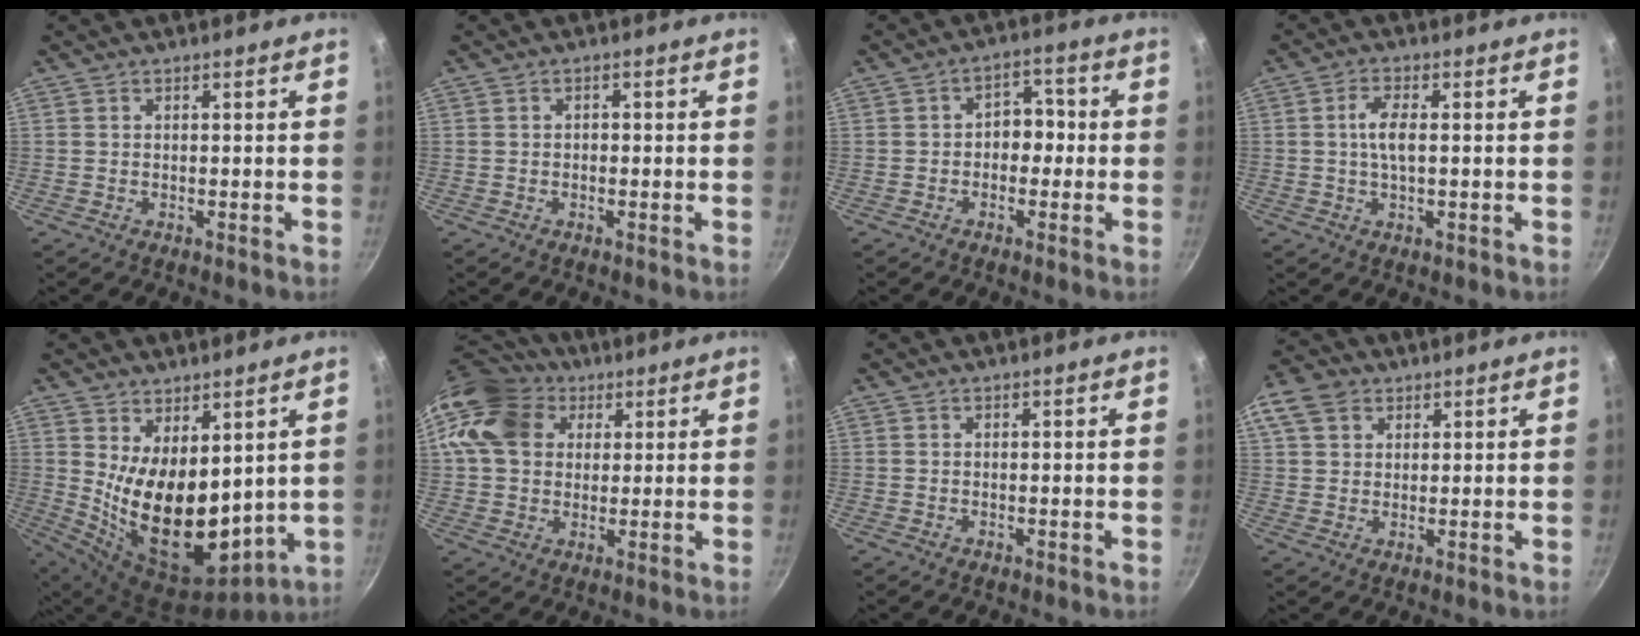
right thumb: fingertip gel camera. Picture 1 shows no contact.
{"total": 1.0, "force": [-0.2, 0.7, 0.6], "torque": [-0.008, 0.006, -0.003]}
{"total": 5.4, "force": [-0.6, 4.1, 3.5], "torque": [-0.002, 0.018, -0.017]}
{"total": 4.6, "force": [0.2, 1.7, 4.3], "torque": [-0.091, 0.004, 0.001]}
{"total": 16.7, "force": [3.2, 9.5, 13.4], "torque": [-0.194, -0.059, 0.084]}
{"total": 16.5, "force": [5.4, 12.9, 8.7], "torque": [-0.154, 0.020, 0.086]}
{"total": 0.0}
{"total": 7.9, "force": [3.7, 5.8, 3.8], "torque": [-0.060, 0.002, 0.059]}